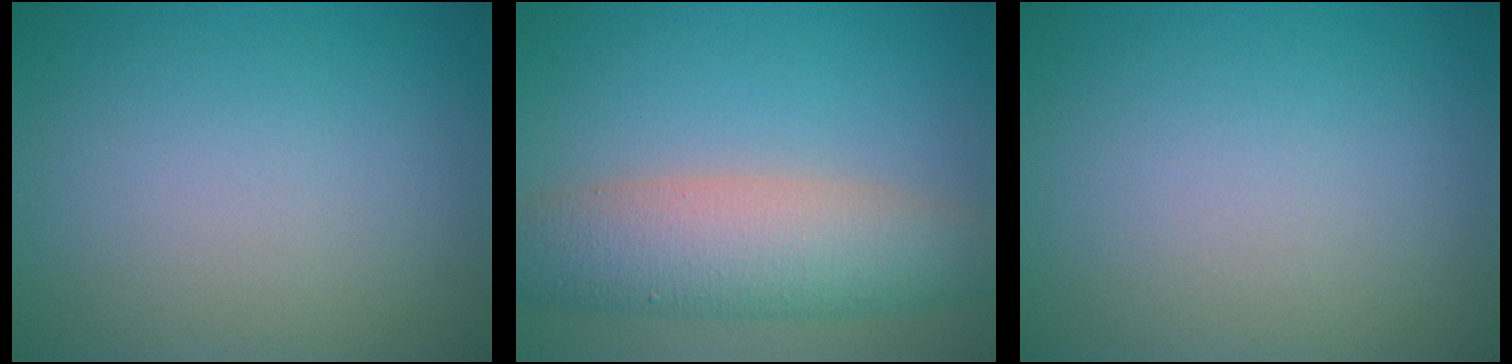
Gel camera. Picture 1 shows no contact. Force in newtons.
{"total": 7.1, "press": 7.1, "slide": 0.3}
{"total": 0.0}